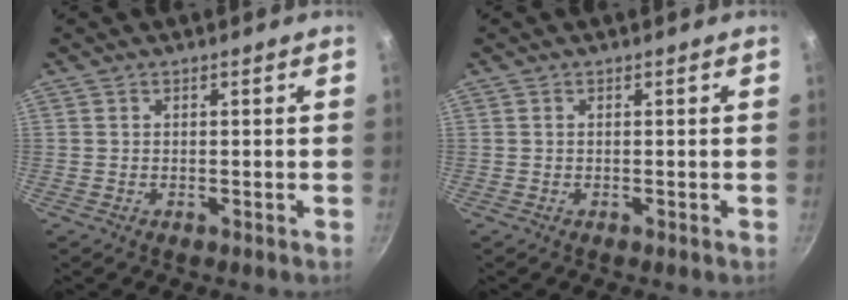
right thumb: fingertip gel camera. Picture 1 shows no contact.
{"total": 0.0}